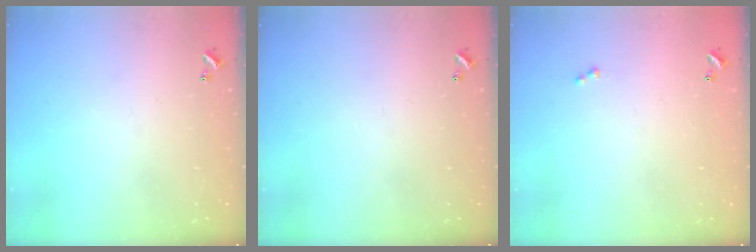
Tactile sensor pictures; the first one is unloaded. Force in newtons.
{"total": 0.0}
{"total": 0.7, "press": 0.6, "slide": 0.4}